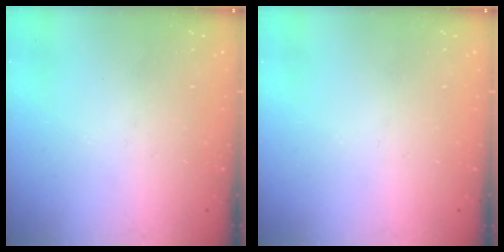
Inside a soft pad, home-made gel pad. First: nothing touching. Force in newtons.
{"total": 0.0}